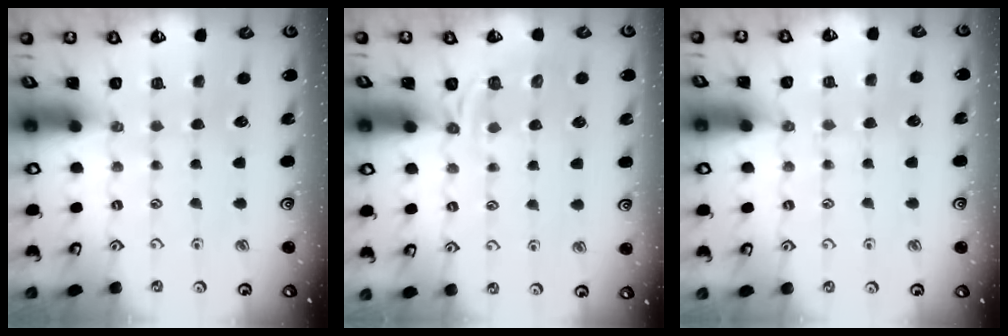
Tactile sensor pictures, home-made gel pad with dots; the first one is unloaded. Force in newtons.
{"total": 4.5, "press": 4.1, "slide": 2.0}
{"total": 4.3, "press": 4.3, "slide": 0.6}